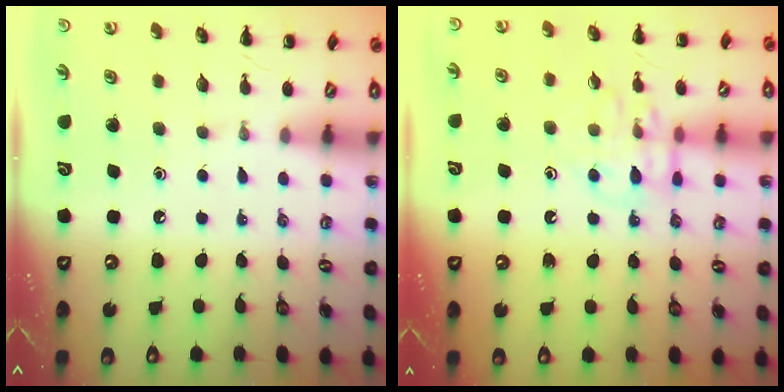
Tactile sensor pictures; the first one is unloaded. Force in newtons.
{"total": 11.2, "press": 11.1, "slide": 0.9}